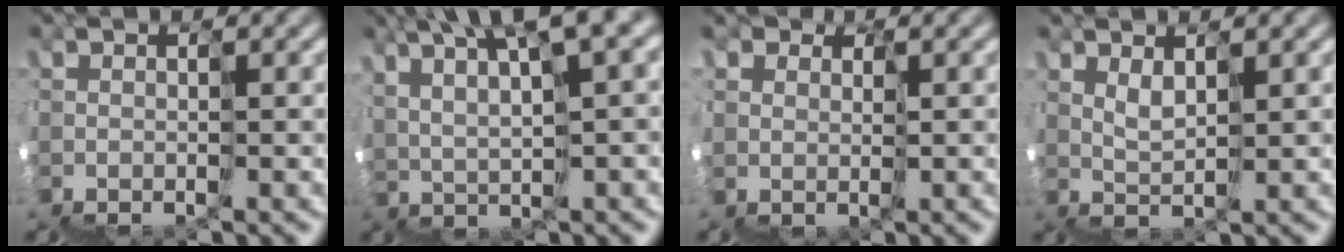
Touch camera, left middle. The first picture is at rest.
{"total": 8.0, "force": [7.0, -0.5, 3.9], "torque": [-0.060, 0.060, 0.118]}
{"total": 3.3, "force": [2.0, 2.6, -0.1], "torque": [0.000, 0.006, 0.035]}
{"total": 4.5, "force": [3.5, -1.7, -2.4], "torque": [0.035, 0.043, 0.058]}